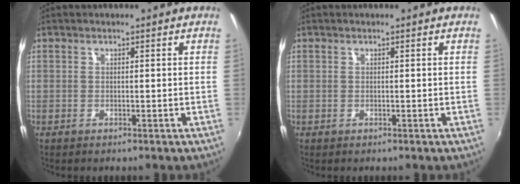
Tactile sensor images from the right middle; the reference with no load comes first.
{"total": 0.0}